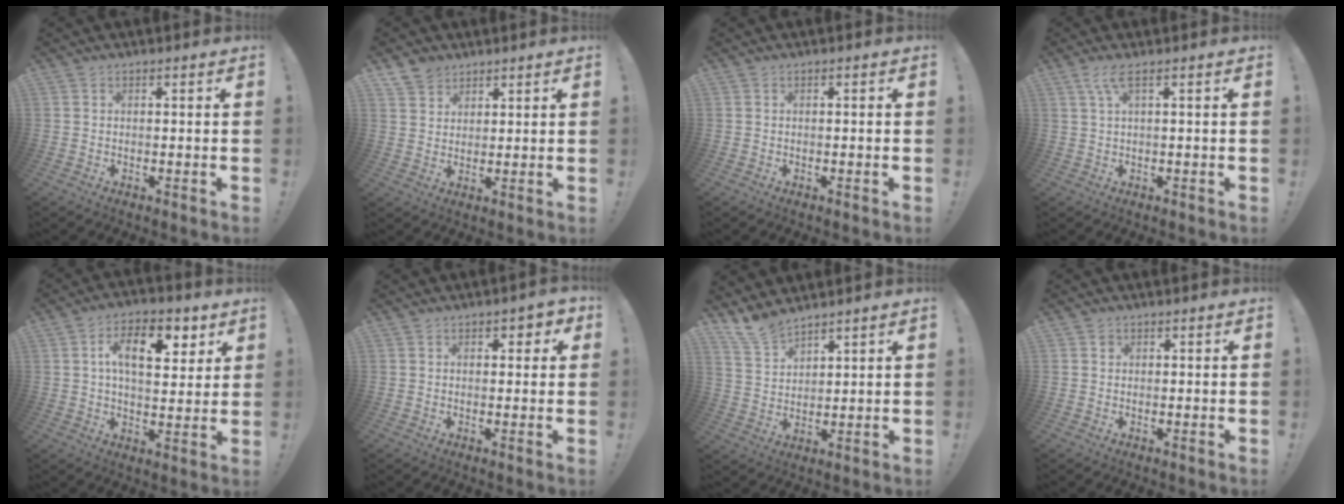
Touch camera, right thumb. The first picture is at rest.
{"total": 5.0, "force": [3.9, 3.1, 0.4], "torque": [-0.006, -0.024, 0.075]}
{"total": 0.6, "force": [-0.4, -0.2, 0.4], "torque": [-0.015, 0.002, -0.007]}
{"total": 3.5, "force": [1.4, 0.3, 3.2], "torque": [-0.067, 0.001, 0.025]}
{"total": 12.7, "force": [4.8, 6.5, 9.8], "torque": [-0.151, -0.002, 0.079]}
{"total": 2.5, "force": [0.8, 1.6, 1.7], "torque": [-0.007, -0.004, 0.008]}
{"total": 6.7, "force": [6.2, 1.4, 2.2], "torque": [-0.056, -0.035, 0.119]}
{"total": 0.9, "force": [0.4, 0.8, 0.1], "torque": [-0.002, 0.001, 0.008]}